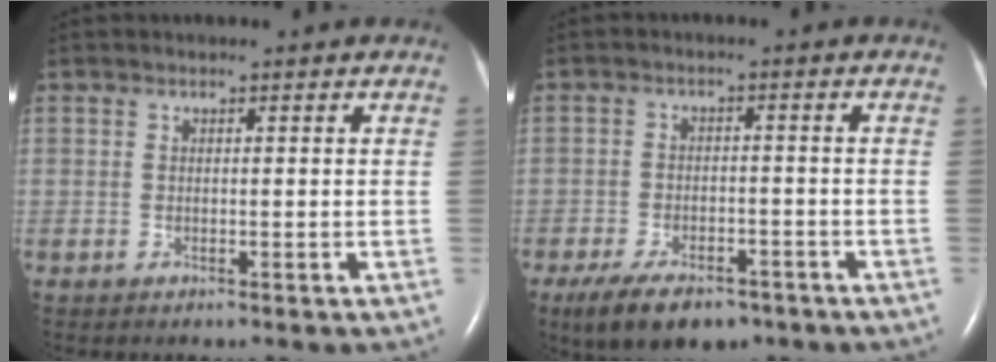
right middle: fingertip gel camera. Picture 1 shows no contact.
{"total": 9.4, "force": [-6.7, 4.2, 5.1], "torque": [-0.087, -0.005, -0.106]}